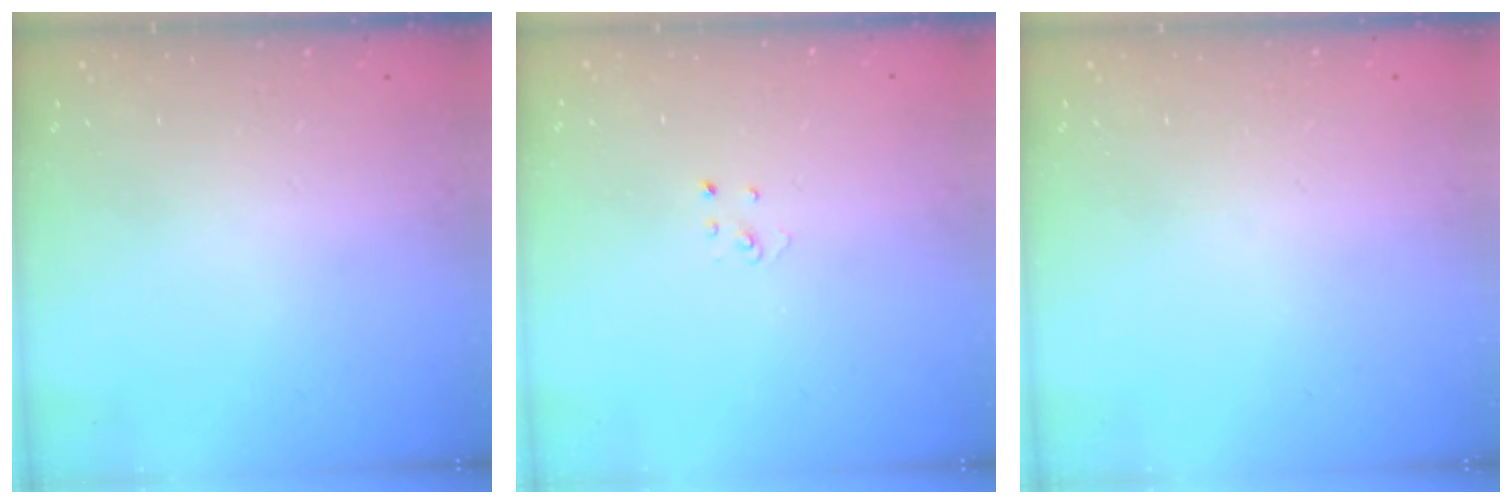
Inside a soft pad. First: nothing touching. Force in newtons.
{"total": 1.9, "press": 1.9, "slide": 0.2}
{"total": 0.0}